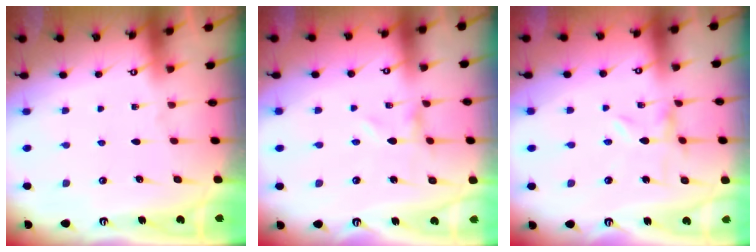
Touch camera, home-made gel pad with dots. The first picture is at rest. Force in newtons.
{"total": 0.0}
{"total": 0.0}